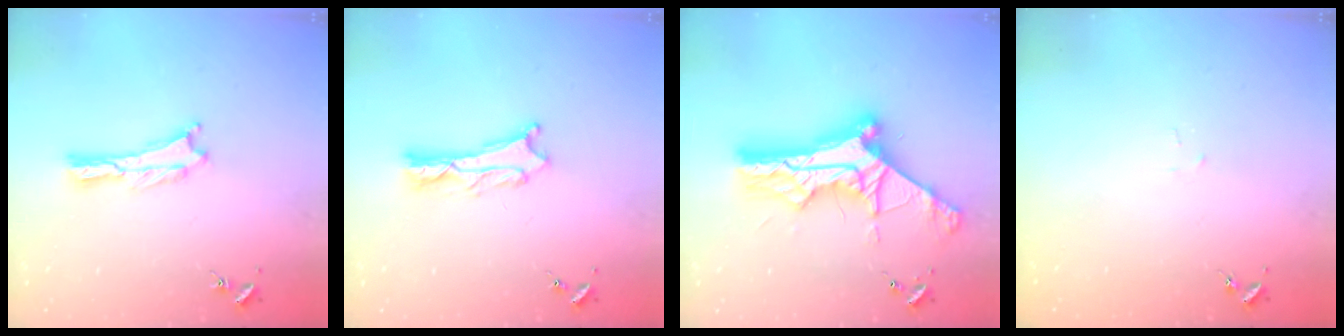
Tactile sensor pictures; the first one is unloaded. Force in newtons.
{"total": 1.8, "press": 1.8, "slide": 0.2}
{"total": 14.3, "press": 14.3, "slide": 1.3}
{"total": 1.0, "press": 1.0, "slide": 0.1}